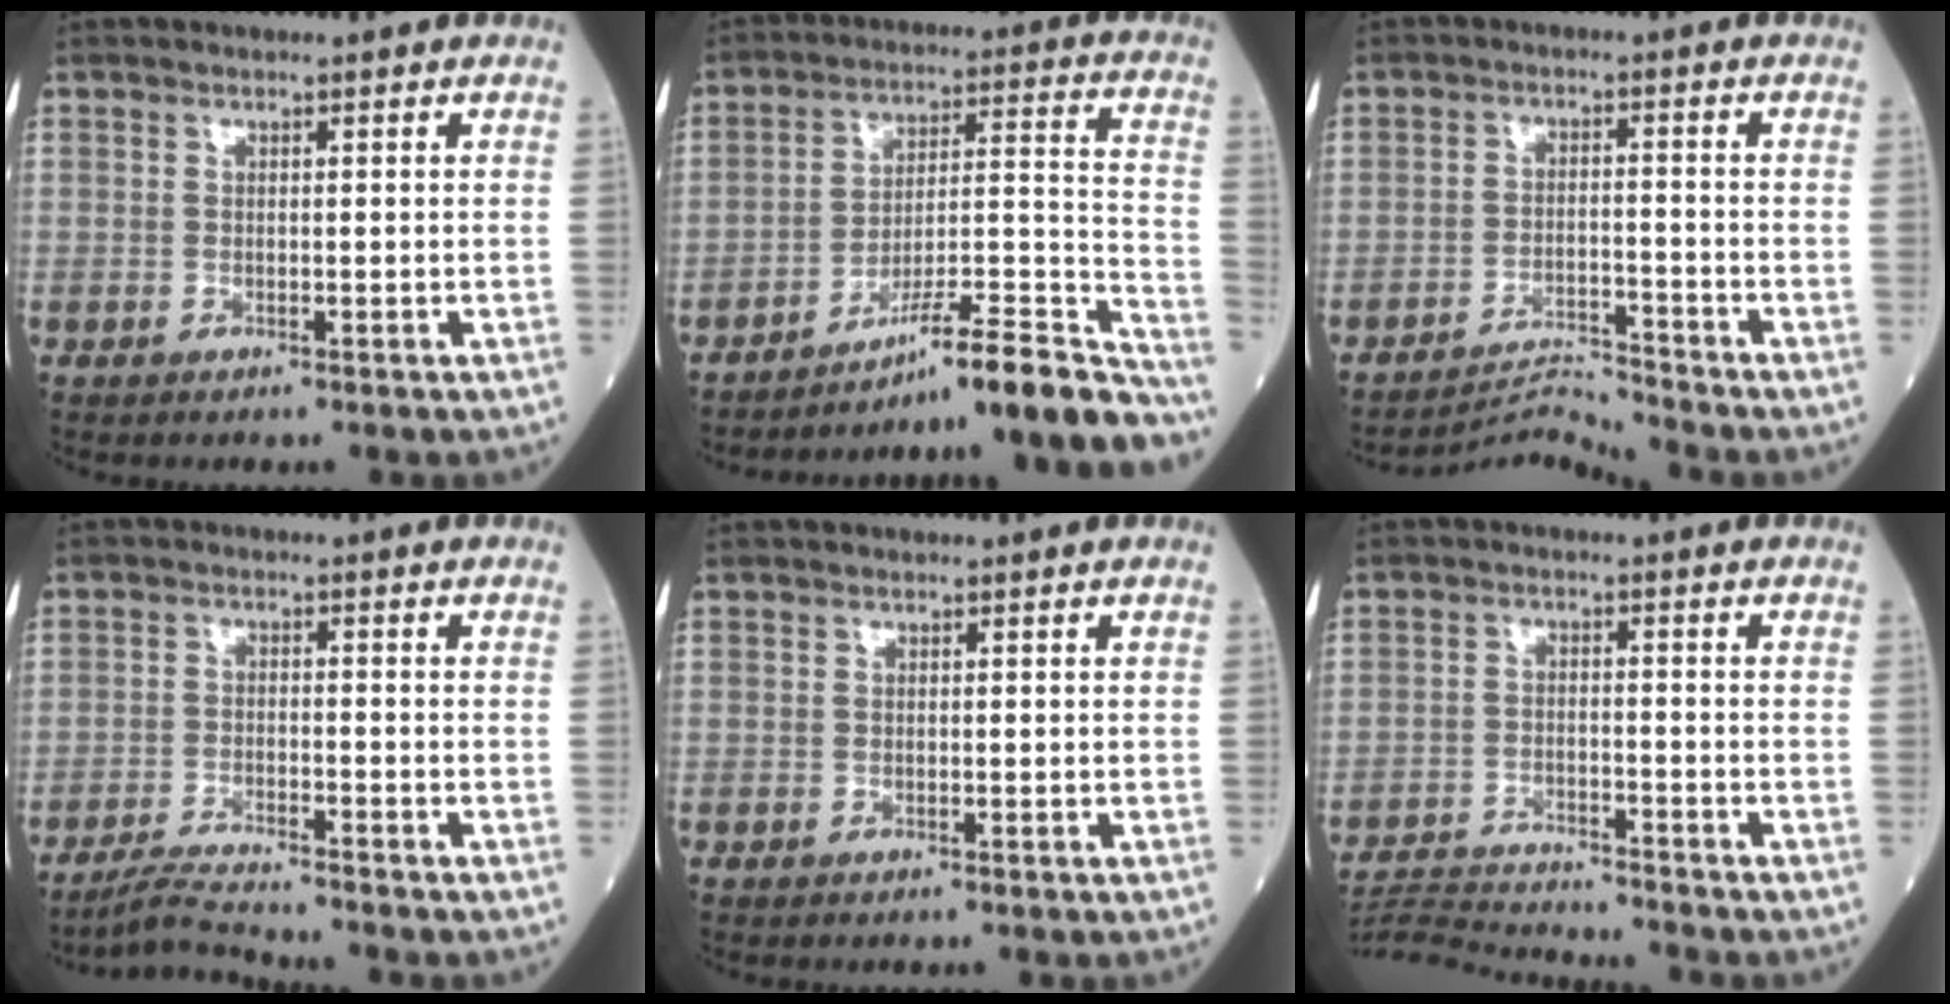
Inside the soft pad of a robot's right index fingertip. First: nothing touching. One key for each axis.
{"total": 21.3, "fx": -19.0, "fy": 0.0, "fz": 9.8, "tx": -0.094, "ty": 0.021, "tz": -0.276}
{"total": 5.3, "fx": -4.5, "fy": -2.2, "fz": -1.6, "tx": 0.021, "ty": -0.007, "tz": -0.077}
{"total": 4.9, "fx": -4.6, "fy": -1.0, "fz": 1.0, "tx": -0.025, "ty": -0.021, "tz": -0.085}
{"total": 0.0}
{"total": 10.3, "fx": -10.1, "fy": -1.1, "fz": 1.9, "tx": -0.030, "ty": -0.005, "tz": -0.168}